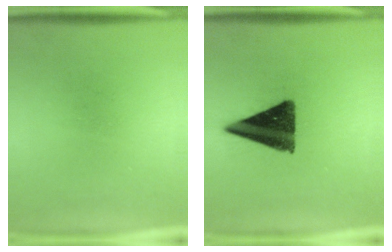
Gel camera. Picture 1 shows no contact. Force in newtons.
{"total": 13.0}